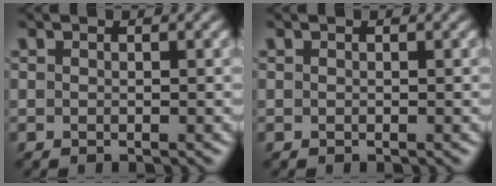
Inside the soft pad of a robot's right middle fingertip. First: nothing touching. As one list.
[{"total": 0.0}]